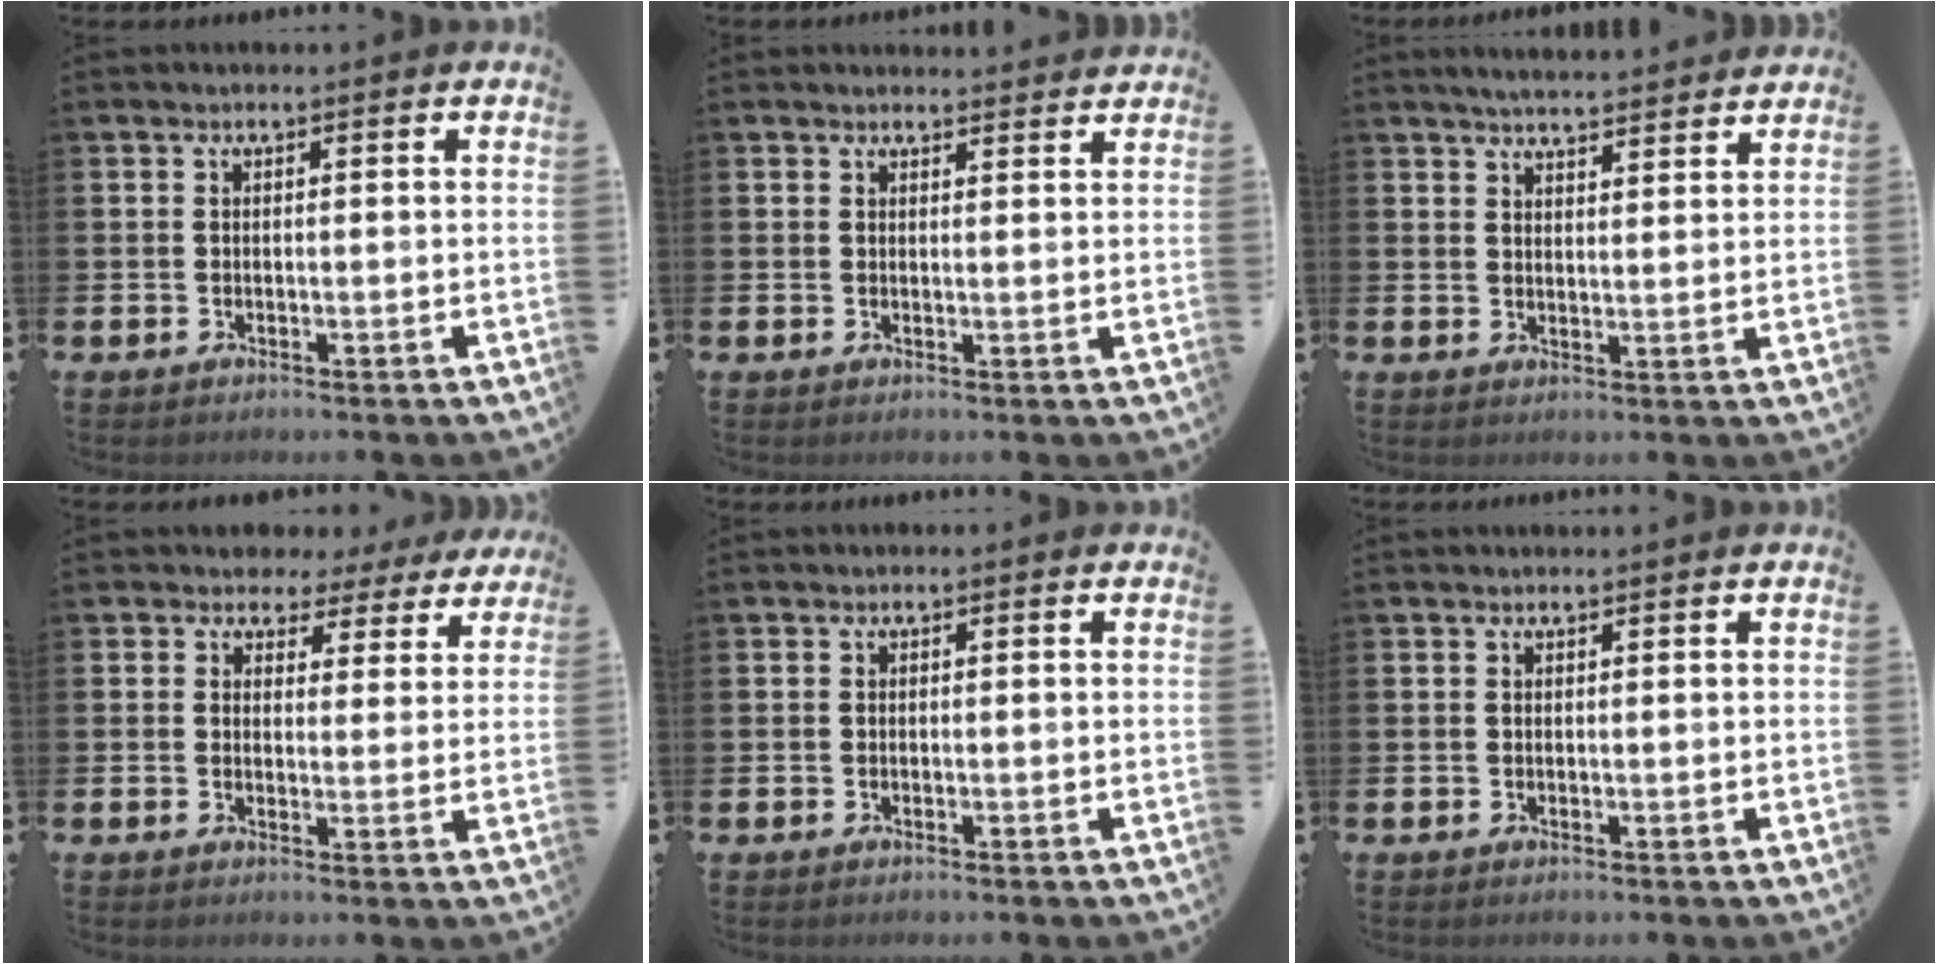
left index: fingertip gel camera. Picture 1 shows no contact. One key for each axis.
{"total": 1.9, "fx": 1.9, "fy": 0.2, "fz": -0.1, "tx": 0.007, "ty": -0.012, "tz": 0.033}
{"total": 4.3, "fx": 4.3, "fy": 0.0, "fz": 0.6, "tx": -0.023, "ty": -0.024, "tz": 0.077}
{"total": 3.3, "fx": 2.5, "fy": 2.2, "fz": 0.0, "tx": -0.005, "ty": -0.018, "tz": 0.037}
{"total": 0.0}
{"total": 0.0}